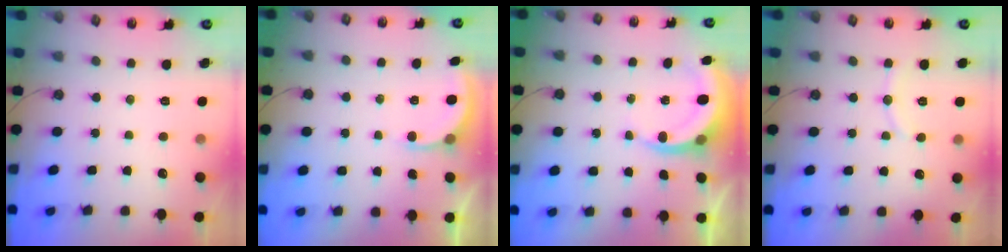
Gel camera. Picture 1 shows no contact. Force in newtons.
{"total": 2.9, "press": 2.9, "slide": 0.2}
{"total": 4.6, "press": 4.6, "slide": 0.3}
{"total": 7.1, "press": 7.1, "slide": 0.0}